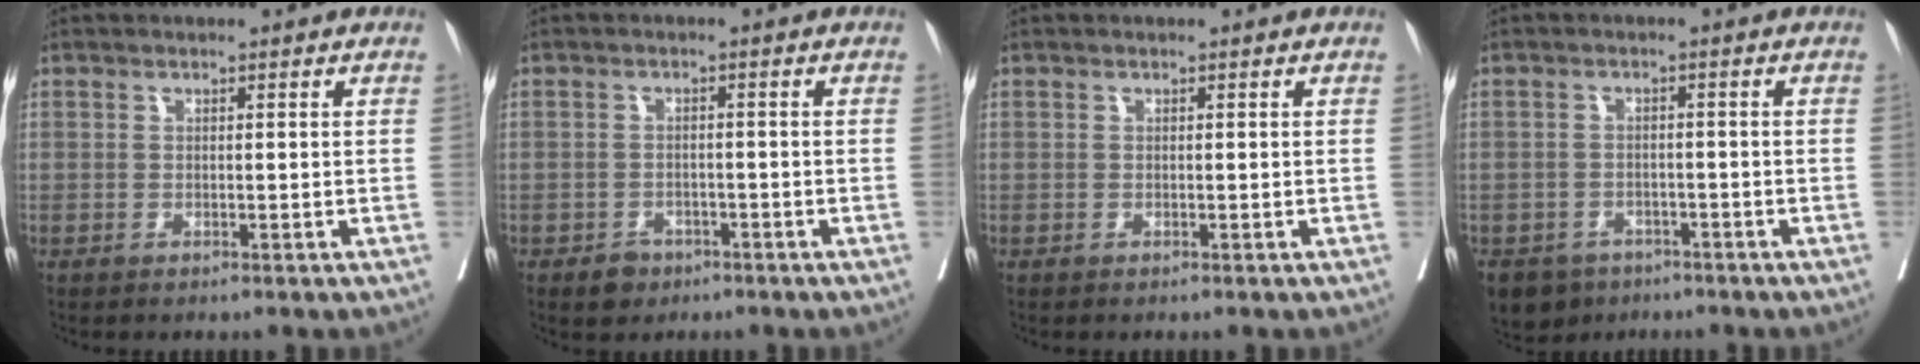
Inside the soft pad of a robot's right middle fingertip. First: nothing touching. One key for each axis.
{"total": 2.7, "fx": -1.8, "fy": 1.9, "fz": 0.7, "tx": -0.010, "ty": 0.006, "tz": -0.023}
{"total": 0.0}
{"total": 6.0, "fx": -4.4, "fy": 4.0, "fz": 1.0, "tx": -0.013, "ty": 0.001, "tz": -0.068}